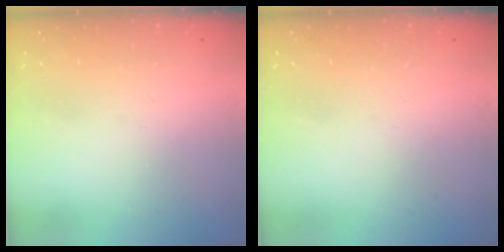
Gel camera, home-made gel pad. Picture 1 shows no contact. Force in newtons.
{"total": 0.0}